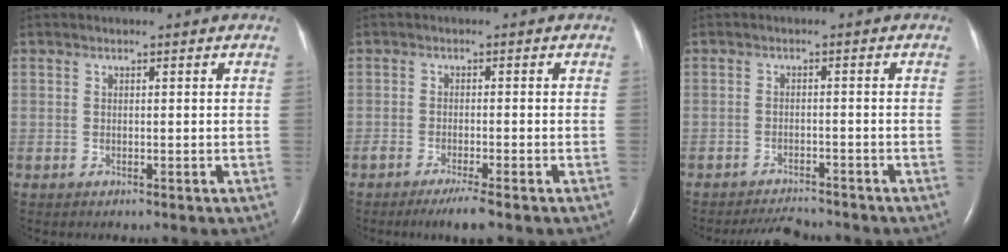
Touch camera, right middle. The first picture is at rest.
{"total": 3.4, "force": [-2.5, -0.2, 2.2], "torque": [-0.043, -0.008, -0.045]}
{"total": 4.4, "force": [-4.3, 0.4, 0.5], "torque": [-0.013, -0.012, -0.070]}